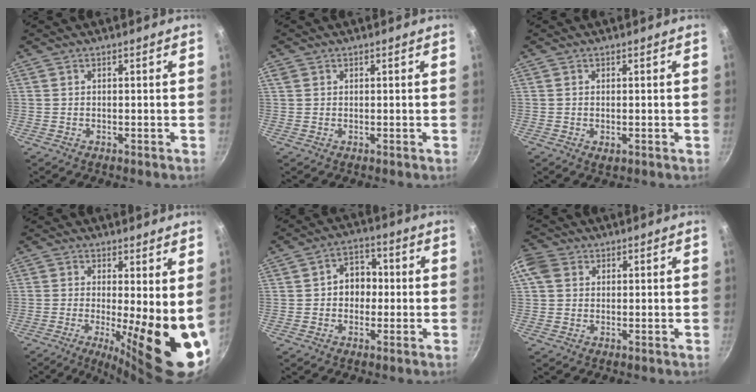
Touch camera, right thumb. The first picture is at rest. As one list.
[{"total": 1.2, "force": [0.4, 1.0, 0.4], "torque": [-0.010, 0.002, 0.005]}, {"total": 1.4, "force": [-0.2, 0.8, 1.1], "torque": [-0.018, -0.003, -0.002]}, {"total": 15.1, "force": [-0.8, 4.3, 14.4], "torque": [-0.179, -0.033, -0.007]}, {"total": 6.6, "force": [-0.2, 5.4, 3.8], "torque": [-0.007, 0.017, -0.009]}, {"total": 4.8, "force": [1.4, 4.0, 2.4], "torque": [-0.036, 0.004, 0.014]}]